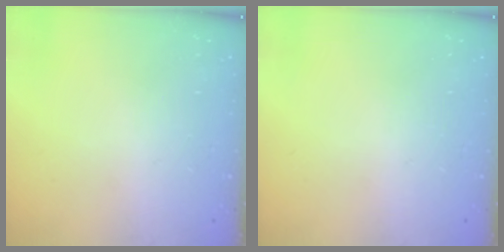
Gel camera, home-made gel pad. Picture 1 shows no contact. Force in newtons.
{"total": 0.0}